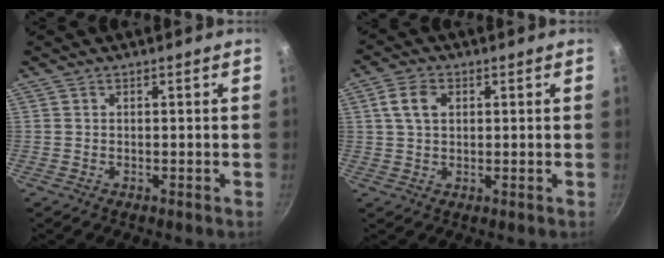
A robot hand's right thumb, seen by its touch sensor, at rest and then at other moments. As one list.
[{"total": 5.1, "force": [1.4, 3.5, 3.5], "torque": [-0.056, 0.005, 0.025]}]